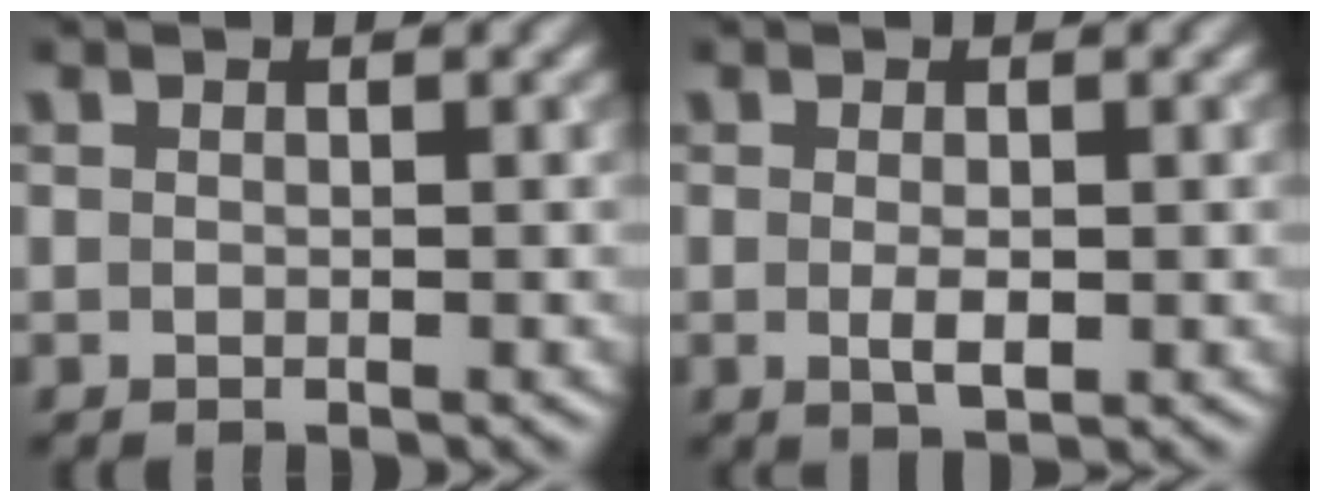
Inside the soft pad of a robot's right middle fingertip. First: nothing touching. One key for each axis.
{"total": 1.7, "fx": -0.2, "fy": 0.6, "fz": 1.5, "tx": -0.031, "ty": -0.006, "tz": -0.002}